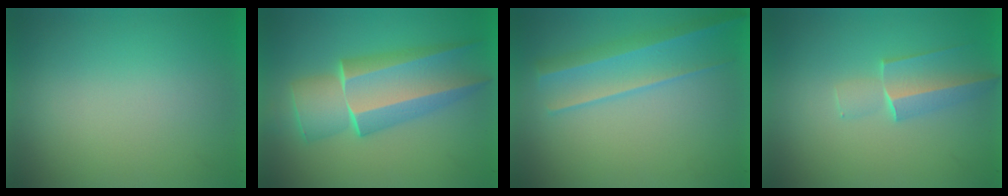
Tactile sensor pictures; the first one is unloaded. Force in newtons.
{"total": 5.9}
{"total": 2.2}
{"total": 1.8}